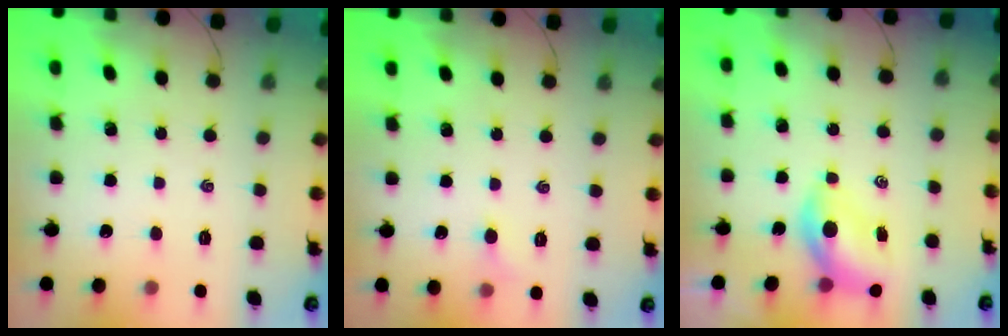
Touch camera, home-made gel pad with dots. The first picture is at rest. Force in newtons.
{"total": 4.0, "press": 3.8, "slide": 1.2}
{"total": 6.7, "press": 6.6, "slide": 0.9}